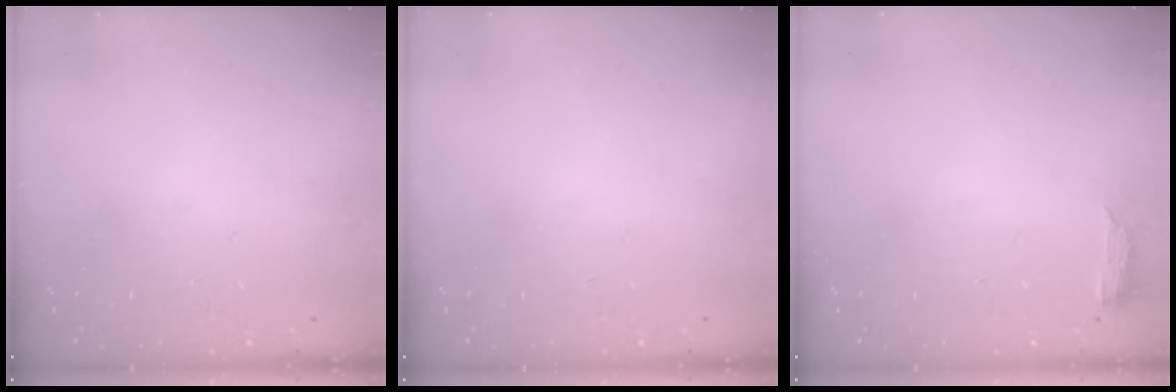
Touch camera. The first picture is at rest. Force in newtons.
{"total": 0.0}
{"total": 3.4, "press": 3.3, "slide": 0.5}